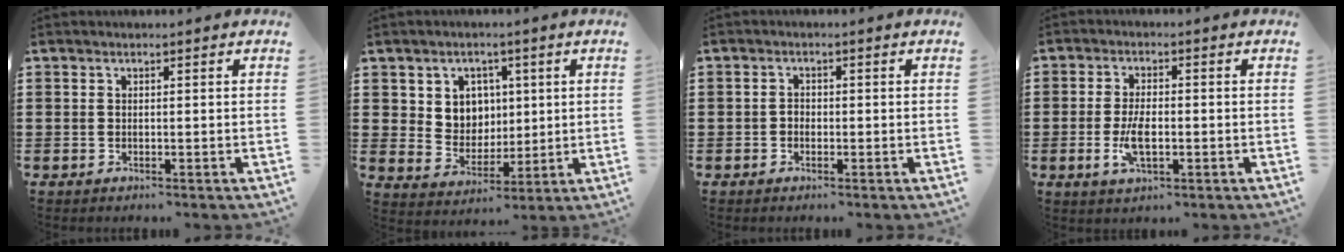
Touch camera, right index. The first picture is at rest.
{"total": 5.6, "force": [2.1, 5.0, 1.4], "torque": [-0.046, 0.007, 0.037]}
{"total": 0.9, "force": [-0.3, 0.8, 0.4], "torque": [-0.011, 0.000, -0.006]}
{"total": 4.8, "force": [-1.0, 2.1, 4.2], "torque": [-0.094, -0.001, -0.022]}